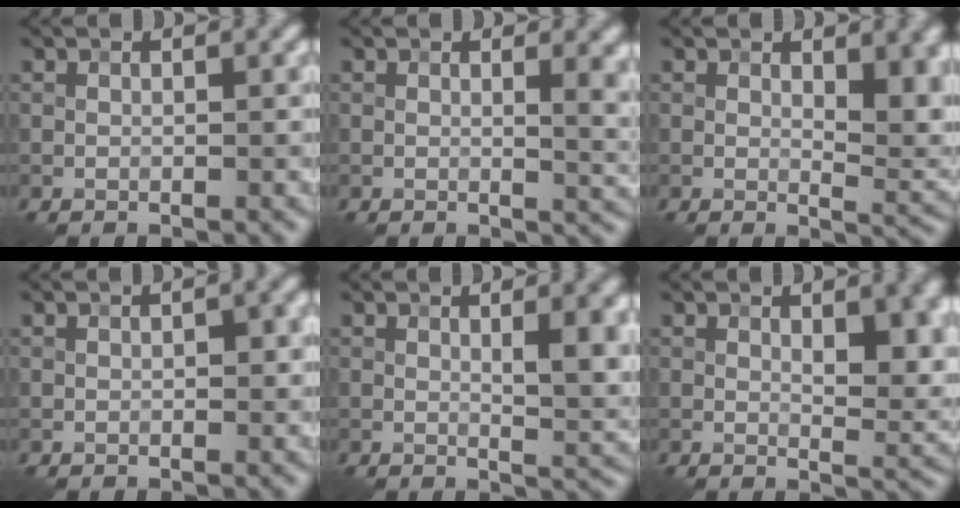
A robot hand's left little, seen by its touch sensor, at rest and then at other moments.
{"total": 4.7, "force": [0.9, 1.8, 4.2], "torque": [-0.030, 0.004, 0.013]}
{"total": 5.8, "force": [1.3, 2.3, 5.2], "torque": [-0.065, -0.003, 0.023]}
{"total": 1.4, "force": [0.0, 0.7, 1.3], "torque": [-0.016, 0.002, -0.001]}
{"total": 4.9, "force": [1.0, 1.1, 4.6], "torque": [-0.062, 0.000, 0.016]}
{"total": 5.9, "force": [1.4, 2.4, 5.2], "torque": [-0.066, -0.003, 0.027]}